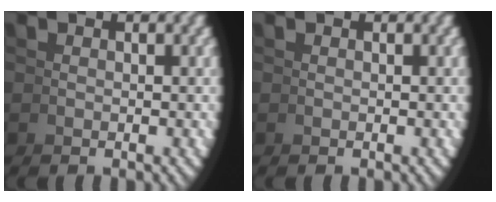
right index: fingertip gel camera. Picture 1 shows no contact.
{"total": 0.0}